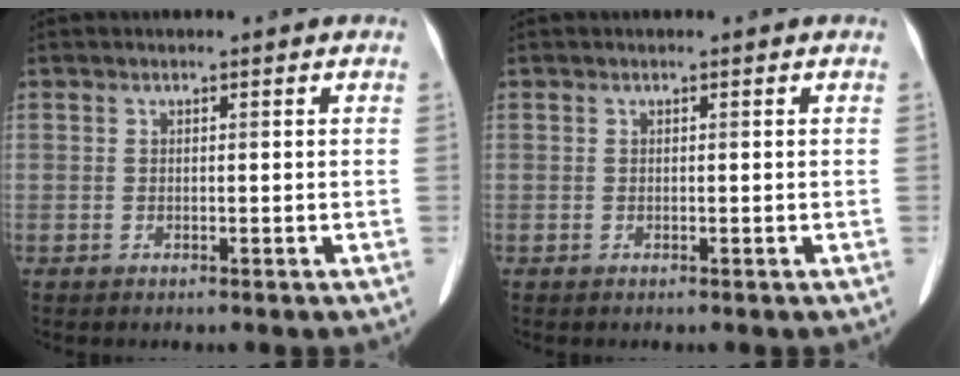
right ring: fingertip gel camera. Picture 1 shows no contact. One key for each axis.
{"total": 0.0}